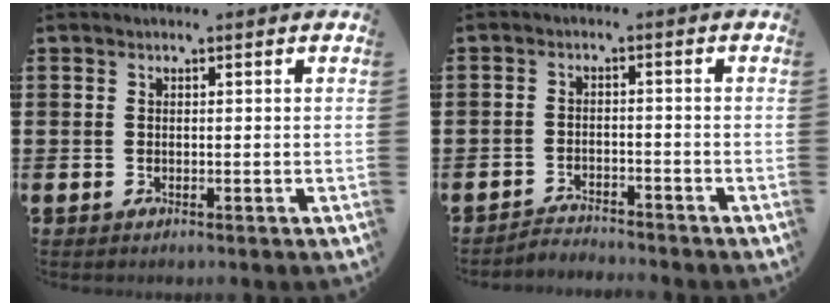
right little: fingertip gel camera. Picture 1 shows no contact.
{"total": 2.3, "force": [-2.3, 0.0, -0.3], "torque": [-0.003, 0.003, -0.051]}